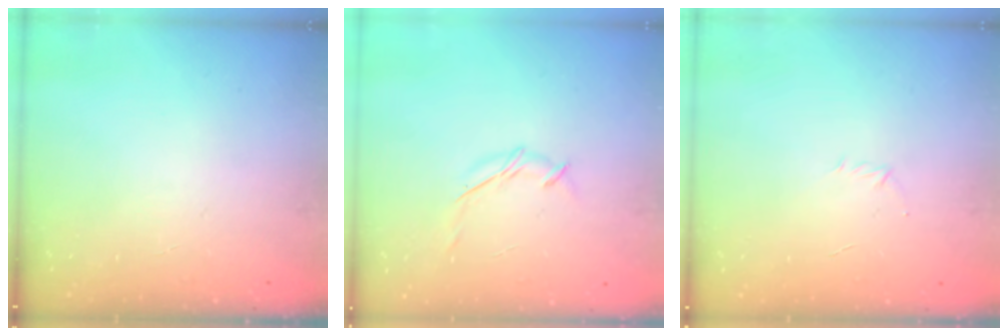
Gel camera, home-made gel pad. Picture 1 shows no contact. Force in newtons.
{"total": 4.7, "press": 4.5, "slide": 1.1}
{"total": 2.9, "press": 2.8, "slide": 0.7}